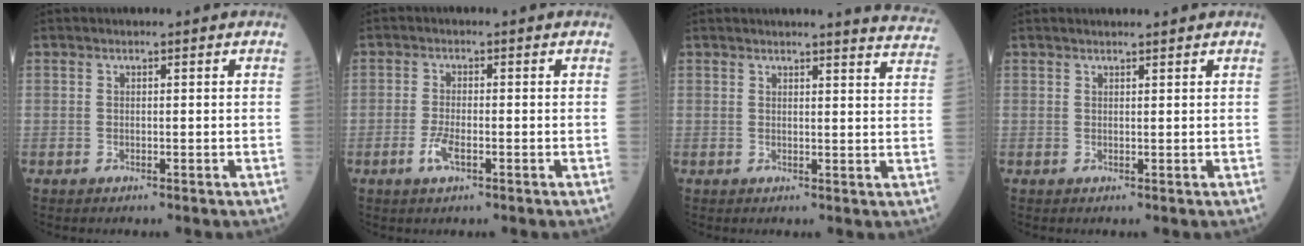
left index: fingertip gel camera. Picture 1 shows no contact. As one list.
[{"total": 3.0, "force": [-1.4, 0.9, 2.6], "torque": [-0.061, -0.004, -0.027]}, {"total": 8.4, "force": [8.2, 0.0, 1.6], "torque": [-0.007, -0.043, 0.064]}, {"total": 2.6, "force": [2.5, 0.0, 0.9], "torque": [-0.010, 0.014, 0.033]}]